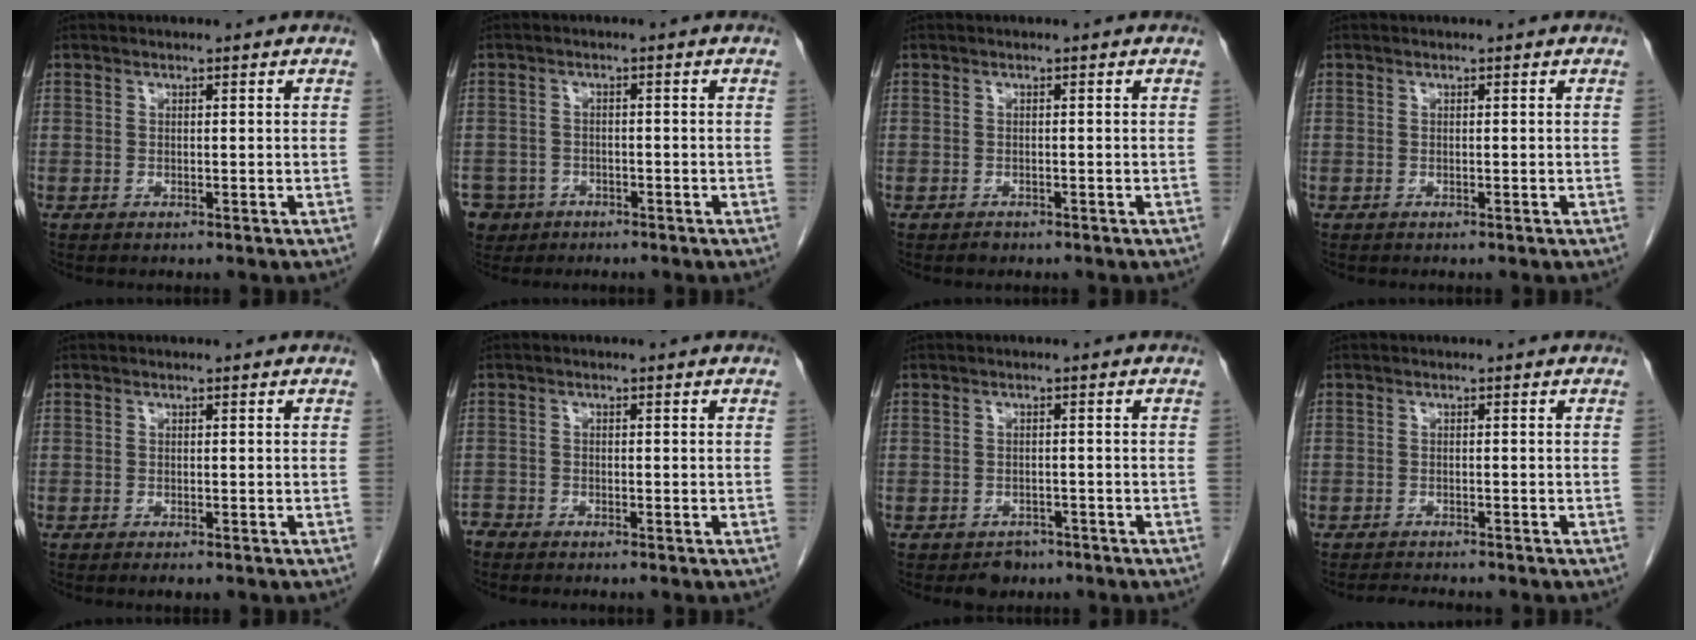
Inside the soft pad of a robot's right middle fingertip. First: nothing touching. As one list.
[{"total": 6.4, "force": [-3.8, 5.1, 0.8], "torque": [-0.027, 0.004, -0.062]}, {"total": 0.8, "force": [-0.7, 0.5, 0.2], "torque": [-0.005, 0.000, -0.009]}, {"total": 0.0}, {"total": 1.3, "force": [-0.9, 0.4, 0.8], "torque": [-0.010, -0.002, -0.010]}, {"total": 1.6, "force": [-1.6, 0.3, -0.1], "torque": [0.001, -0.004, -0.031]}, {"total": 2.7, "force": [-1.9, 1.8, 0.6], "torque": [-0.012, 0.005, -0.025]}, {"total": 3.0, "force": [-2.9, 0.1, 0.9], "torque": [-0.017, -0.013, -0.044]}]